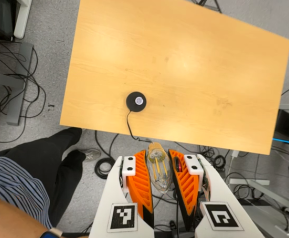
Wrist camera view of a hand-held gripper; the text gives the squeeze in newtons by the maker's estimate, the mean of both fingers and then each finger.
{"total": 21.0, "left": 23.4, "right": 18.6}